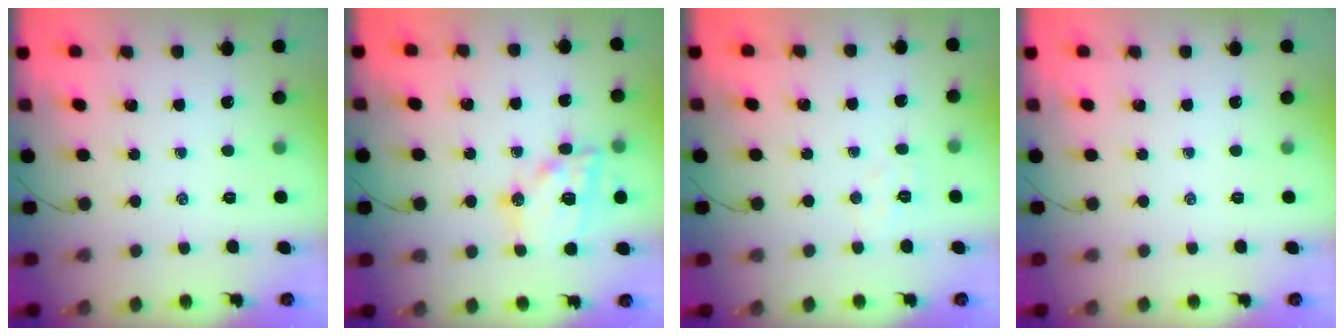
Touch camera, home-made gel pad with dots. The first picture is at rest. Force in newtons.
{"total": 16.6, "press": 16.4, "slide": 2.7}
{"total": 3.8, "press": 3.7, "slide": 0.8}
{"total": 0.0}